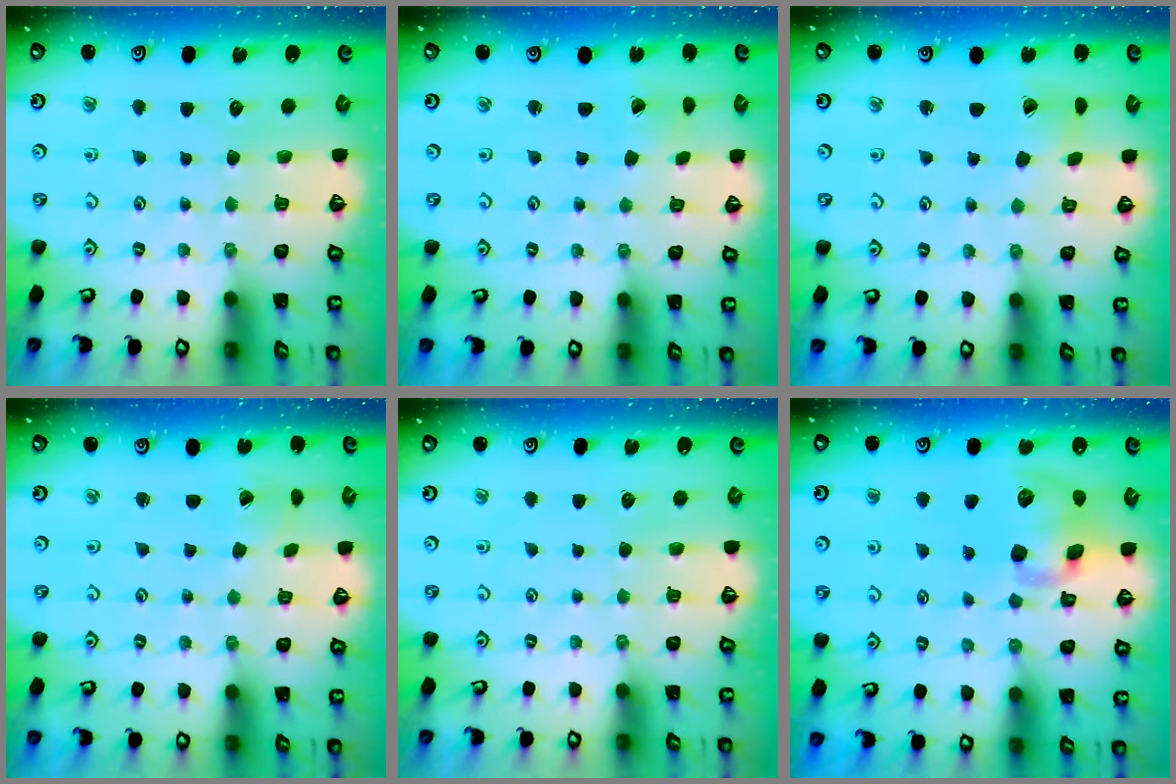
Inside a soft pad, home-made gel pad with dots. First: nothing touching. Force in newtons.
{"total": 1.2, "press": 1.2, "slide": 0.1}
{"total": 2.7, "press": 2.7, "slide": 0.4}
{"total": 0.0}
{"total": 0.0}
{"total": 12.0, "press": 11.9, "slide": 1.9}